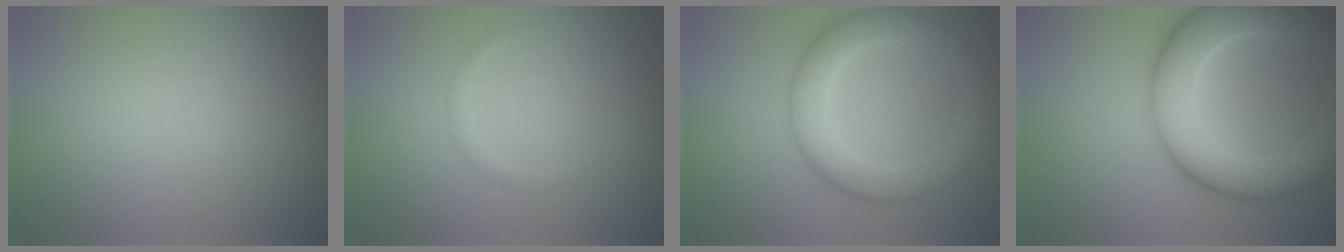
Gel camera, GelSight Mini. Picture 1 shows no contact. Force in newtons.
{"total": 0.8, "press": 0.8, "slide": 0.1}
{"total": 5.5, "press": 5.5, "slide": 0.1}
{"total": 10.3, "press": 10.3, "slide": 0.7}